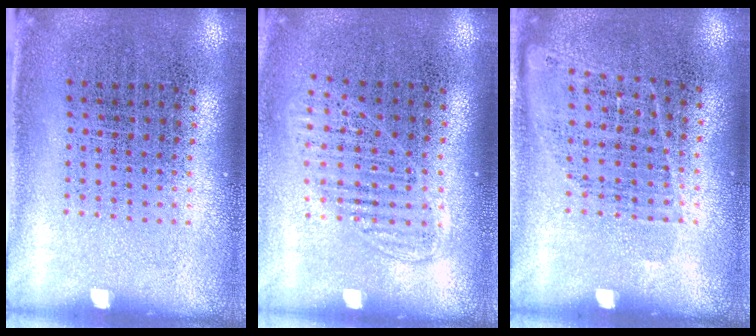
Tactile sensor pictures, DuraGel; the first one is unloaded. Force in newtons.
{"total": 1.3, "press": 1.2, "slide": 0.6}
{"total": 0.9, "press": 0.8, "slide": 0.5}